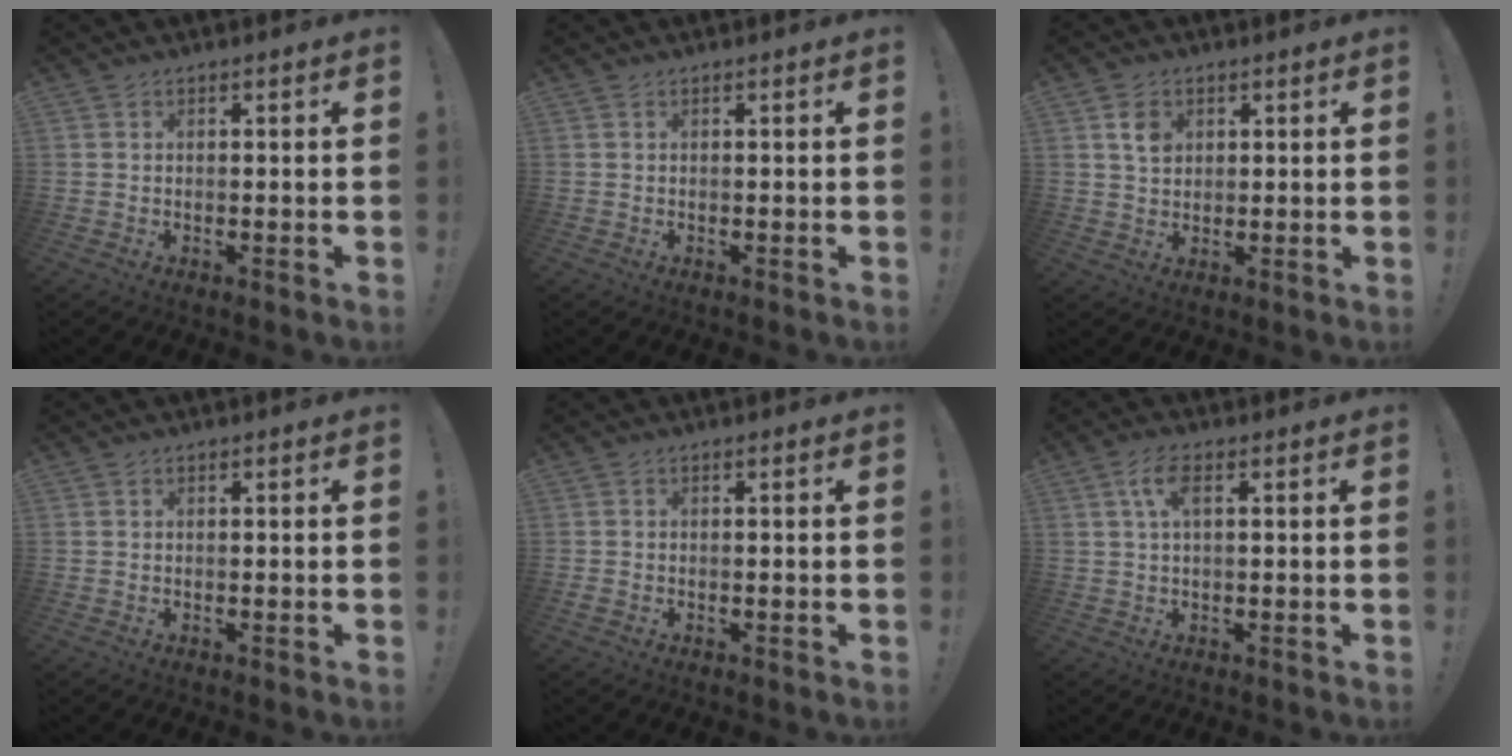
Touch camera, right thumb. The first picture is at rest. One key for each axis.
{"total": 0.0}
{"total": 5.3, "fx": 2.1, "fy": 4.1, "fz": 2.6, "tx": -0.028, "ty": -0.005, "tz": 0.037}
{"total": 0.0}
{"total": 0.6, "fx": -0.4, "fy": 0.4, "fz": 0.2, "tx": -0.010, "ty": 0.005, "tz": -0.005}
{"total": 4.8, "fx": 1.6, "fy": 1.9, "fz": 4.1, "tx": -0.080, "ty": 0.006, "tz": 0.027}